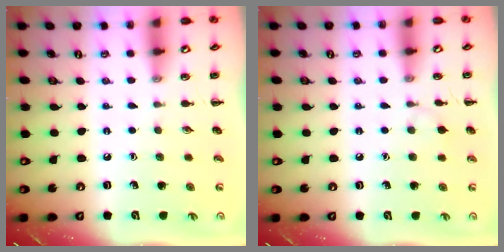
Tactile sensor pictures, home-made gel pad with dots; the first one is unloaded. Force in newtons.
{"total": 4.9, "press": 4.6, "slide": 1.5}